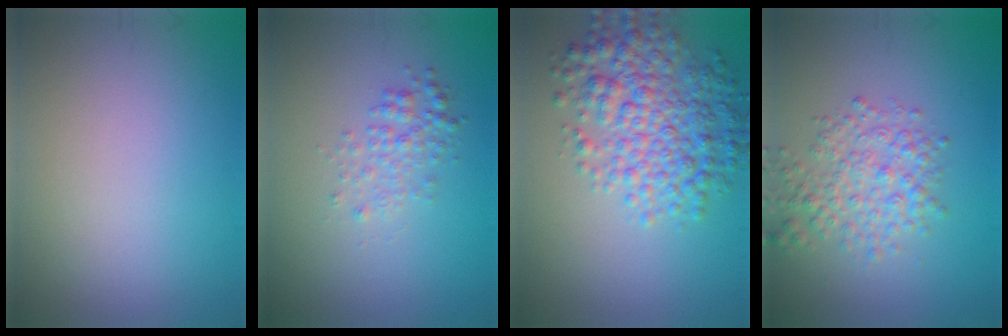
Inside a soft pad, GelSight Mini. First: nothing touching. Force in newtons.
{"total": 2.0, "press": 2.0, "slide": 0.1}
{"total": 6.4, "press": 6.4, "slide": 0.1}
{"total": 3.6, "press": 3.6, "slide": 0.1}